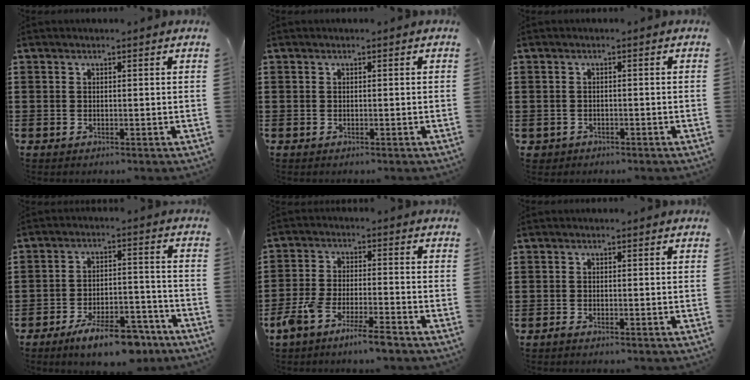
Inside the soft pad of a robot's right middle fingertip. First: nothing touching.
{"total": 0.0}
{"total": 0.7, "force": [-0.5, 0.5, 0.0], "torque": [-0.002, 0.002, -0.013]}
{"total": 9.2, "force": [-7.1, 2.2, 5.4], "torque": [-0.084, 0.022, -0.128]}
{"total": 6.3, "force": [-5.0, 0.6, 3.8], "torque": [-0.094, -0.011, -0.098]}
{"total": 0.5, "force": [-0.4, 0.0, 0.3], "torque": [-0.006, -0.003, -0.007]}